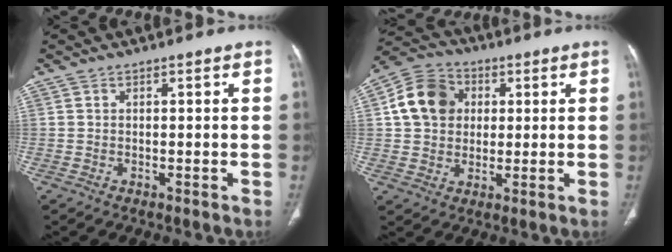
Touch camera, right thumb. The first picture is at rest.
{"total": 11.5, "force": [2.2, 9.6, 6.0], "torque": [-0.092, 0.010, 0.029]}